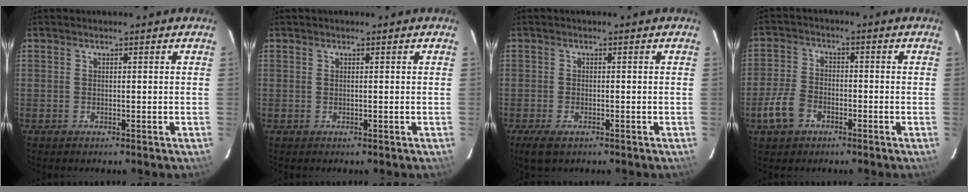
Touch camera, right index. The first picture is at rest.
{"total": 0.0}
{"total": 4.0, "force": [-2.6, 1.7, 2.6], "torque": [-0.060, -0.012, -0.048]}
{"total": 6.8, "force": [-3.6, 4.5, 3.6], "torque": [-0.087, 0.009, -0.068]}